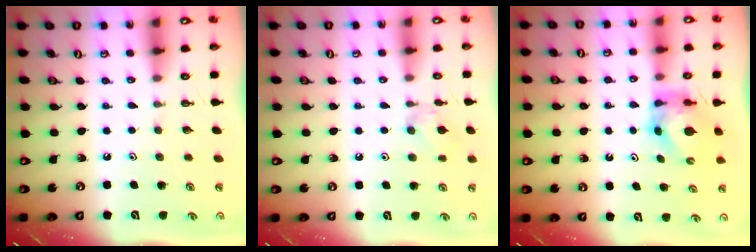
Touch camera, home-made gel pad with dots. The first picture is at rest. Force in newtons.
{"total": 6.7, "press": 6.7, "slide": 0.7}
{"total": 5.6, "press": 5.6, "slide": 0.1}